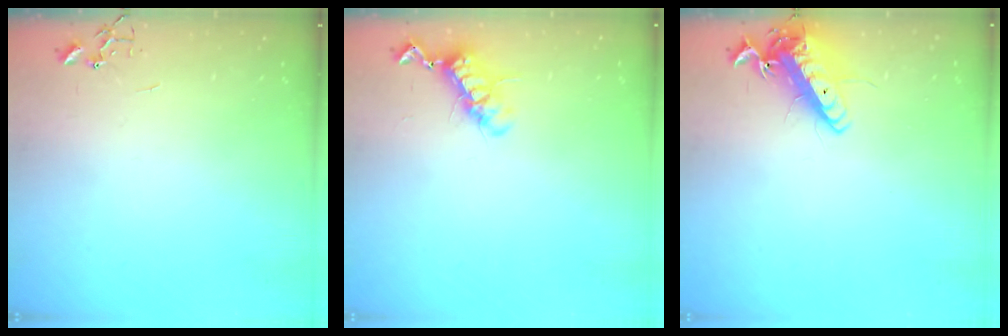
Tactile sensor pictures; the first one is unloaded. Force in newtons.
{"total": 11.3, "press": 11.2, "slide": 1.2}
{"total": 13.6, "press": 13.4, "slide": 2.3}